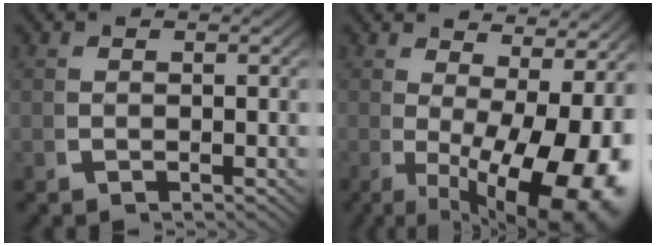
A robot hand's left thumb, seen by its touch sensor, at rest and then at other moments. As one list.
[{"total": 14.1, "force": [-2.0, 8.1, 11.4], "torque": [-0.163, -0.053, -0.006]}]